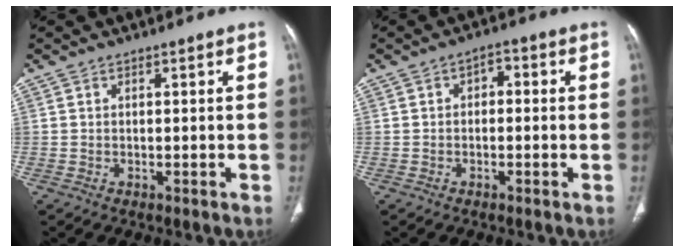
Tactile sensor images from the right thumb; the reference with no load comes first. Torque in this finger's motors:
{"motor_torque": [-0.04, -0.52, -0.01, 0.13, 0.12]}